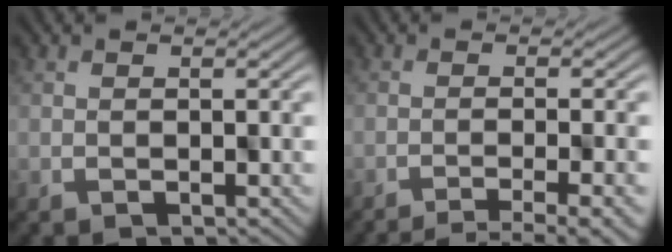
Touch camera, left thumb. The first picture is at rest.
{"total": 6.0, "force": [-4.3, 0.7, 4.2], "torque": [-0.063, 0.004, -0.056]}